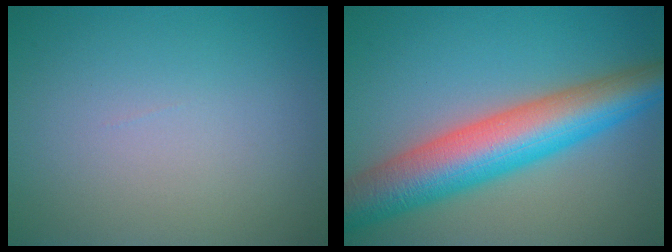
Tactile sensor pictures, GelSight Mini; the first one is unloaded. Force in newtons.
{"total": 10.0, "press": 10.0, "slide": 0.2}